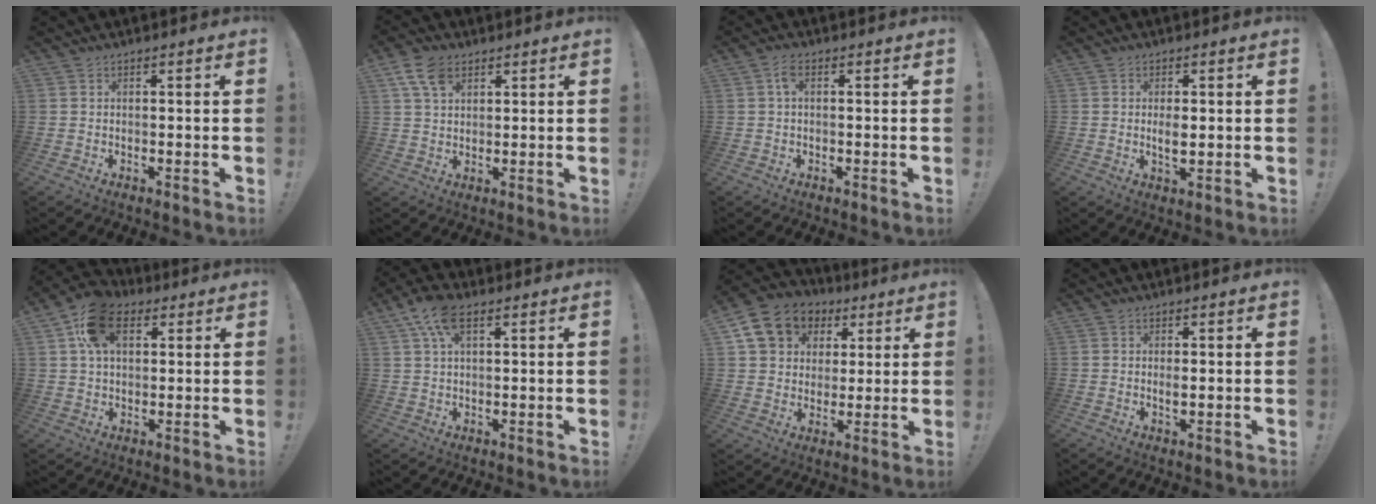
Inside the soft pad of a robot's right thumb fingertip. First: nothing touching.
{"total": 7.5, "force": [3.9, 4.5, 4.4], "torque": [-0.076, -0.005, 0.077]}
{"total": 2.7, "force": [0.7, 0.9, 2.4], "torque": [-0.042, 0.004, 0.011]}
{"total": 3.5, "force": [0.2, 1.6, 3.1], "torque": [-0.042, -0.008, -0.004]}
{"total": 13.8, "force": [5.2, 9.0, 9.1], "torque": [-0.152, 0.005, 0.098]}
{"total": 8.4, "force": [4.0, 3.9, 6.3], "torque": [-0.107, -0.001, 0.076]}
{"total": 13.6, "force": [6.0, 11.0, 5.2], "torque": [-0.070, -0.028, 0.121]}
{"total": 1.5, "force": [0.1, 0.5, 1.4], "torque": [-0.012, -0.007, -0.001]}